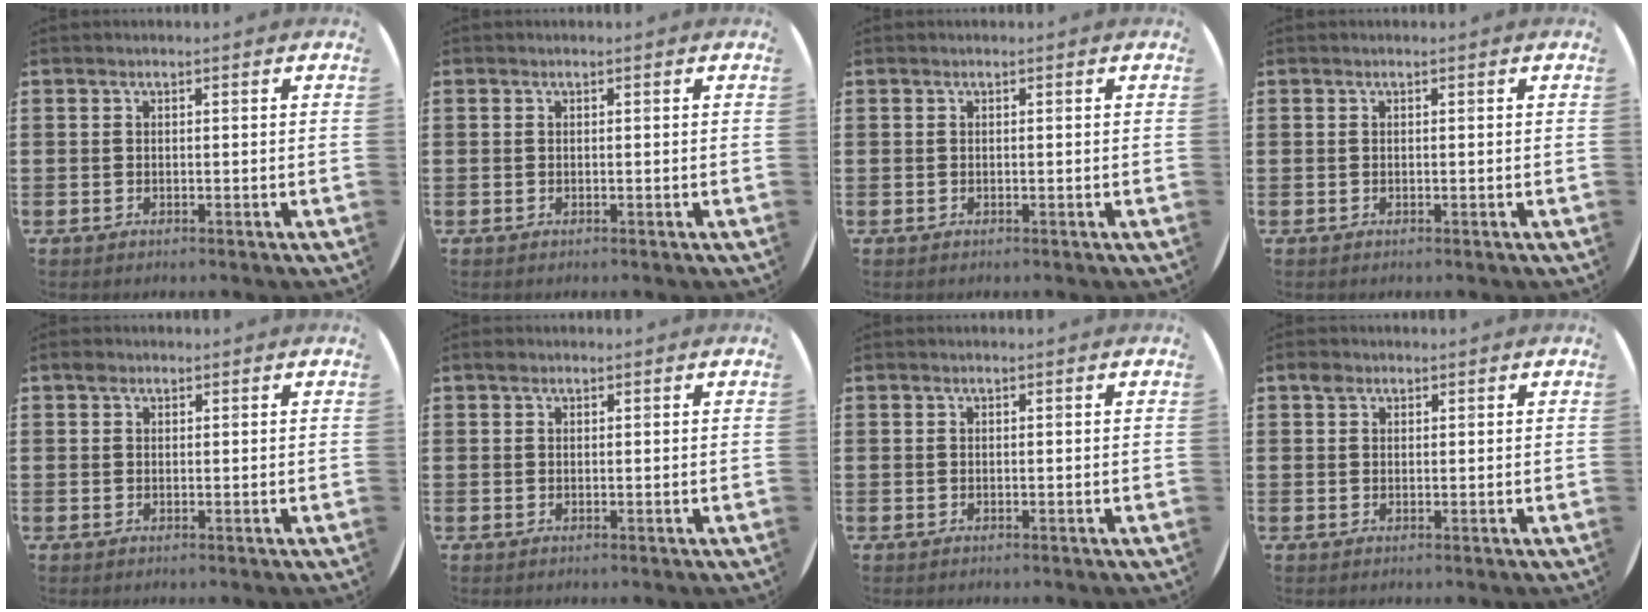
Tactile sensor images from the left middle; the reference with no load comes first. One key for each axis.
{"total": 0.0}
{"total": 0.0}
{"total": 0.0}
{"total": 0.8, "fx": 0.6, "fy": 0.6, "fz": 0.1, "tx": 0.005, "ty": 0.000, "tz": 0.010}
{"total": 0.6, "fx": 0.5, "fy": 0.4, "fz": 0.1, "tx": 0.006, "ty": -0.001, "tz": 0.007}
{"total": 0.0}
{"total": 1.4, "fx": 1.0, "fy": 0.9, "fz": 0.4, "tx": -0.001, "ty": 0.001, "tz": 0.017}